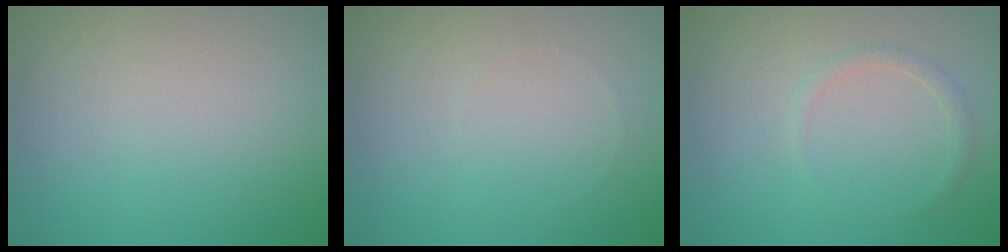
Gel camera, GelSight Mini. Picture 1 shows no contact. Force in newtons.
{"total": 0.0}
{"total": 0.9, "press": 0.9, "slide": 0.1}